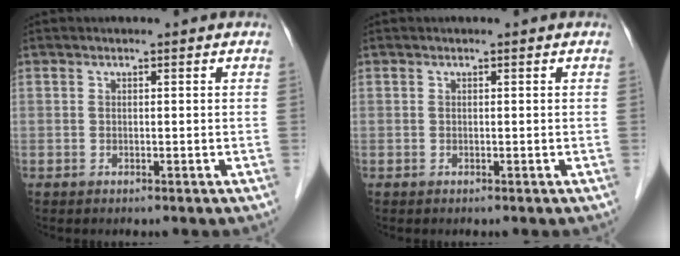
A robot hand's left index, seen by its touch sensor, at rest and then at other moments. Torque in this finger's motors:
{"motor_torque": [0.00, 0.00, 0.00, 0.00]}